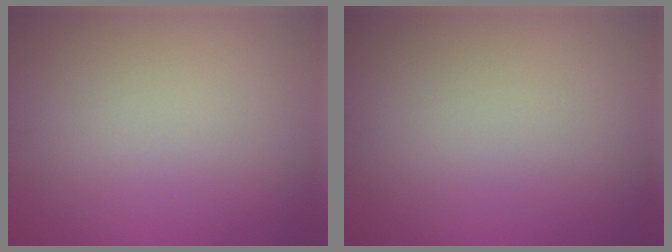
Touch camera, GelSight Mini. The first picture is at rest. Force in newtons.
{"total": 0.0}